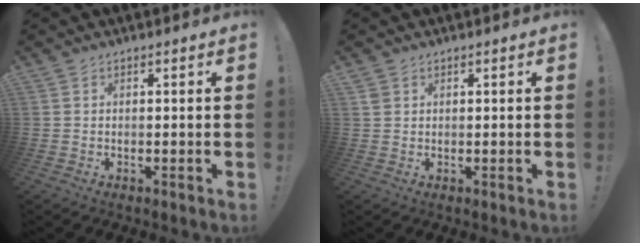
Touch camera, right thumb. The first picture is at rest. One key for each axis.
{"total": 1.8, "fx": 1.0, "fy": 1.3, "fz": 0.7, "tx": -0.012, "ty": 0.003, "tz": 0.020}